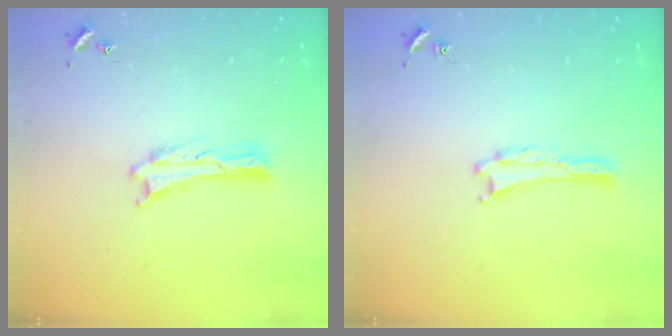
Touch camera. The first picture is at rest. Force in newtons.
{"total": 0.0}